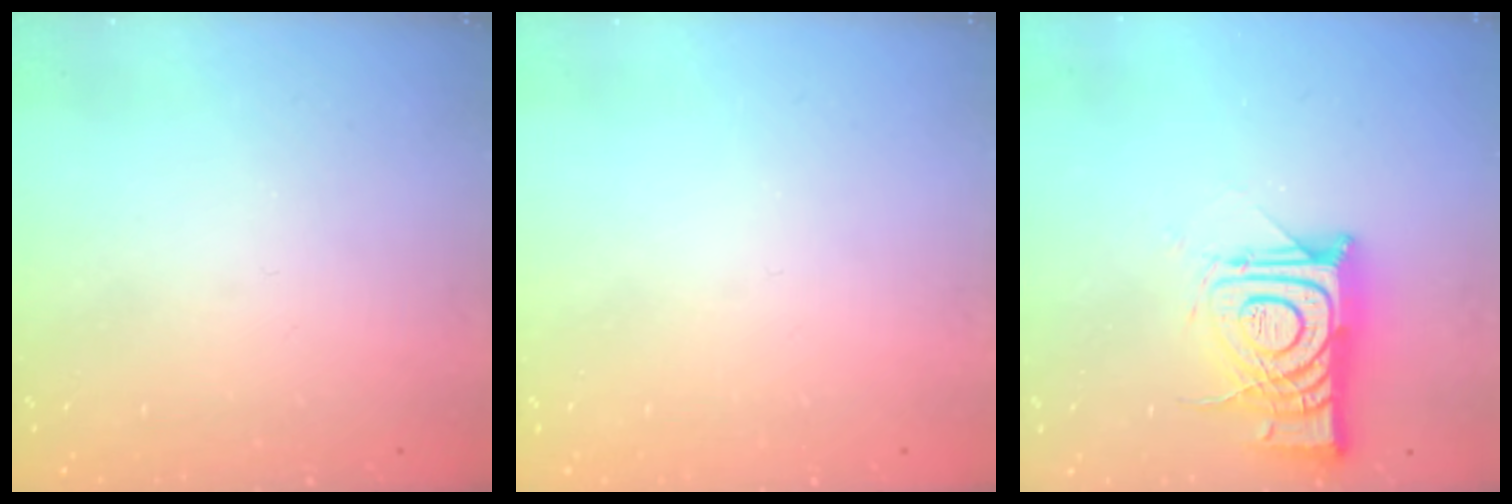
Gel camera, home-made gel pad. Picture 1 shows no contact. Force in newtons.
{"total": 0.0}
{"total": 14.0, "press": 14.0, "slide": 1.4}